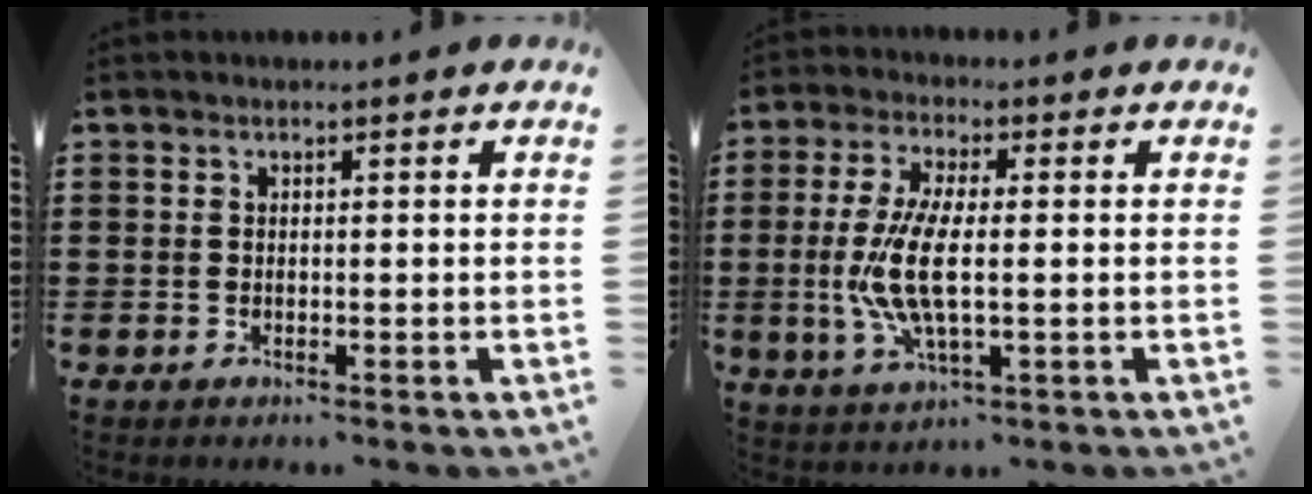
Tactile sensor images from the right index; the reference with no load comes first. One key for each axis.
{"total": 9.0, "fx": -0.7, "fy": 3.0, "fz": 8.4, "tx": -0.188, "ty": -0.011, "tz": -0.021}